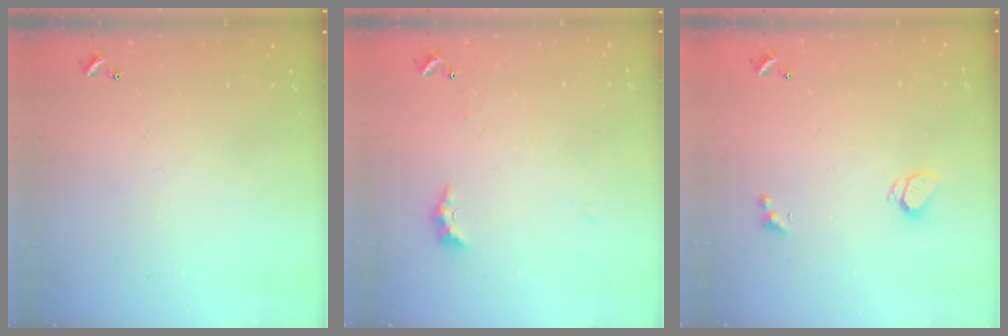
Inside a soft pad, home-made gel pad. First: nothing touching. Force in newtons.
{"total": 2.9, "press": 2.8, "slide": 0.7}
{"total": 1.8, "press": 1.7, "slide": 0.5}